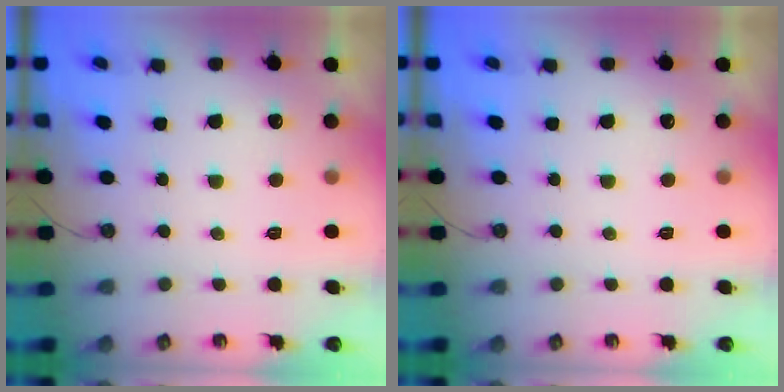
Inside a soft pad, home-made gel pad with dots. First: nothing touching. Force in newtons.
{"total": 0.0}